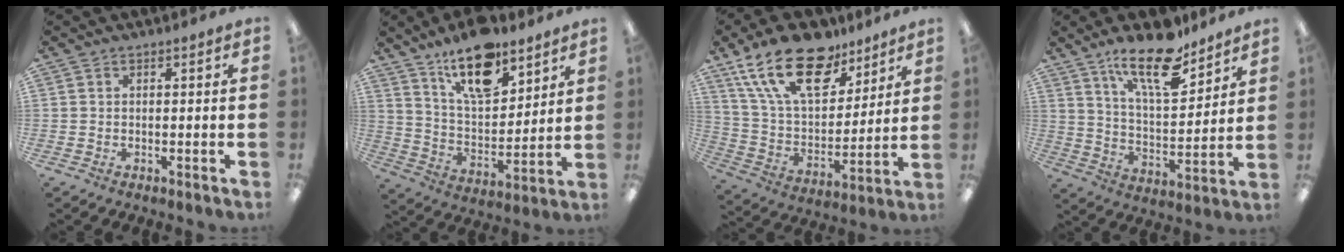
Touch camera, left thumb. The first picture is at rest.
{"total": 17.0, "force": [12.2, 7.1, 9.5], "torque": [-0.160, -0.064, 0.211]}
{"total": 22.1, "force": [14.3, 11.2, 12.6], "torque": [-0.231, -0.078, 0.256]}
{"total": 16.5, "force": [12.0, 5.6, 9.9], "torque": [-0.163, -0.065, 0.203]}